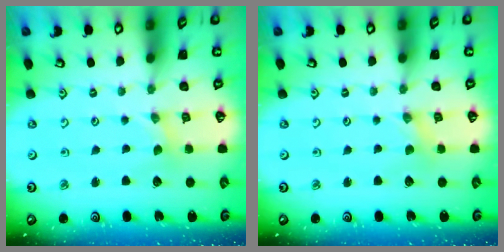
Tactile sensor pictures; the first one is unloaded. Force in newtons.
{"total": 0.0}